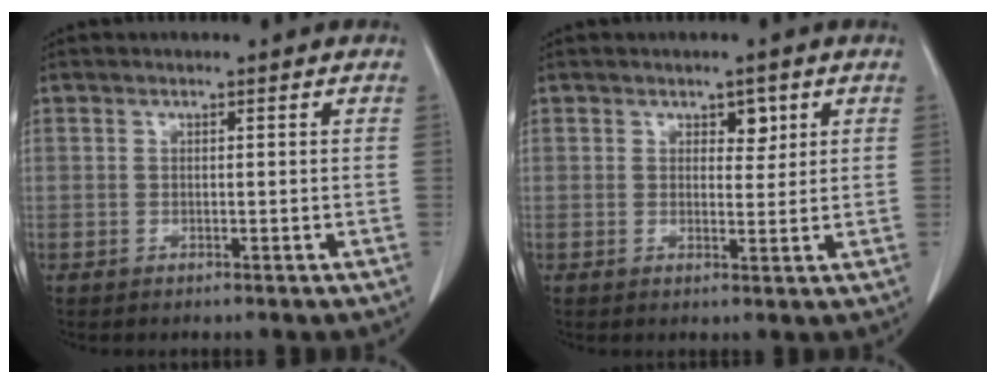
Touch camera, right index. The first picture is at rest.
{"total": 2.5, "force": [1.3, 1.5, 1.5], "torque": [-0.013, -0.001, 0.019]}